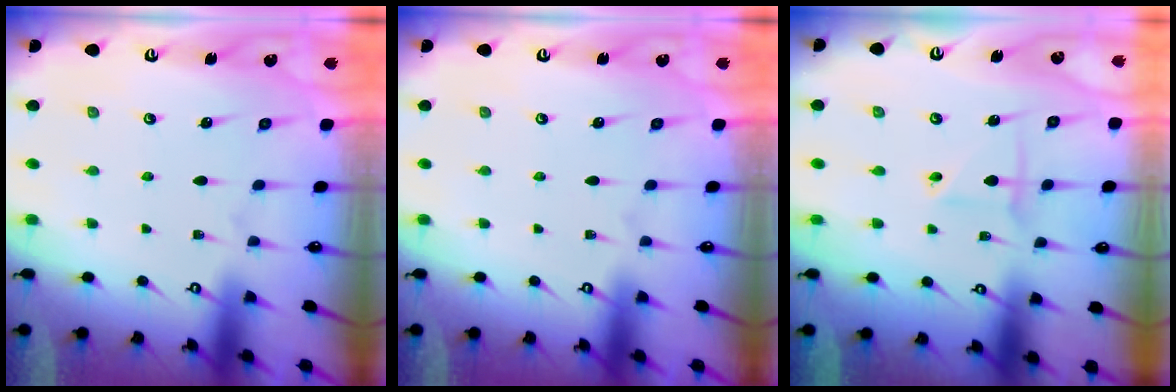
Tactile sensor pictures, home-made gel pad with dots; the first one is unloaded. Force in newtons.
{"total": 0.0}
{"total": 2.5, "press": 2.5, "slide": 0.2}